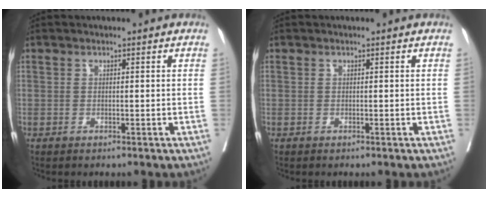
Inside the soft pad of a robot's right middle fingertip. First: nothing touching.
{"total": 0.0}